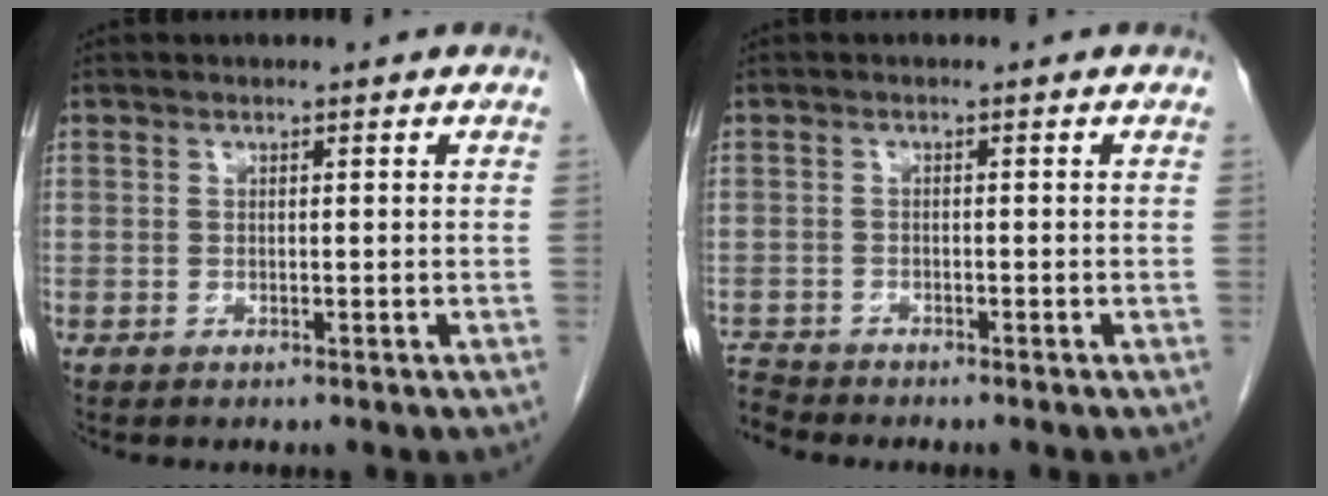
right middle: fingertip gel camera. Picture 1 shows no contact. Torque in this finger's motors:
{"motor_torque": [-0.08, -0.28, 0.09, 0.08]}